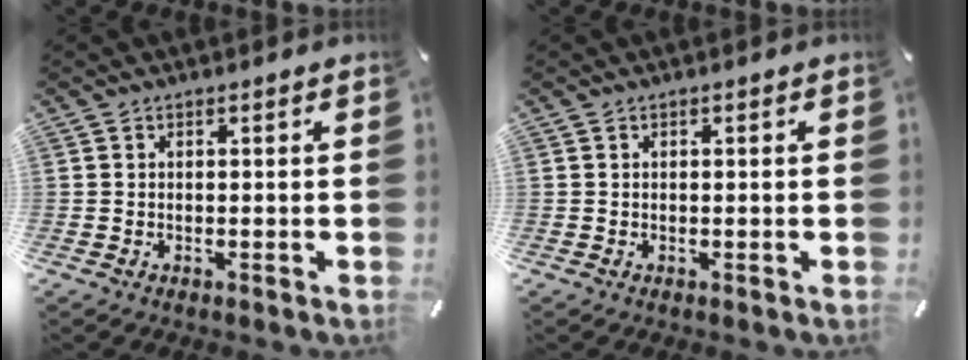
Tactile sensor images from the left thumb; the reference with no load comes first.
{"total": 0.0}